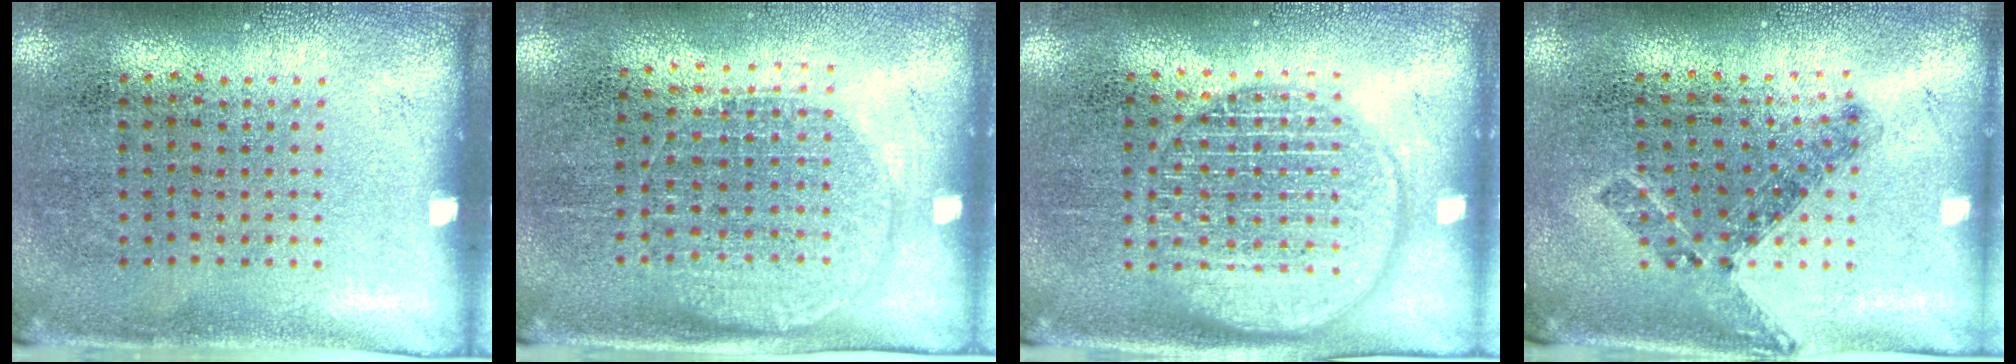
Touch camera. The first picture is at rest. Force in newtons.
{"total": 1.4, "press": 1.2, "slide": 0.6}
{"total": 3.0, "press": 3.0, "slide": 0.3}
{"total": 0.8, "press": 0.7, "slide": 0.4}